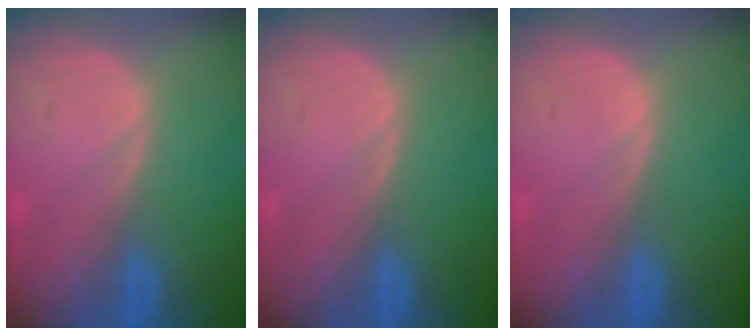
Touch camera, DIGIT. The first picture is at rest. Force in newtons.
{"total": 0.0}
{"total": 0.0}